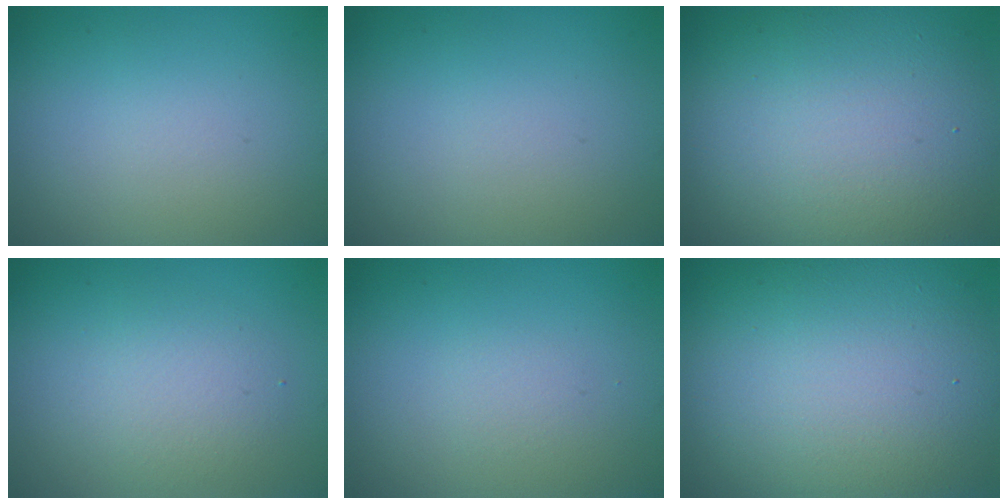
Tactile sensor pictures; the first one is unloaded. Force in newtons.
{"total": 0.0}
{"total": 11.8, "press": 11.8, "slide": 0.5}
{"total": 2.8, "press": 2.8, "slide": 0.1}
{"total": 0.0}
{"total": 13.4, "press": 13.4, "slide": 0.9}